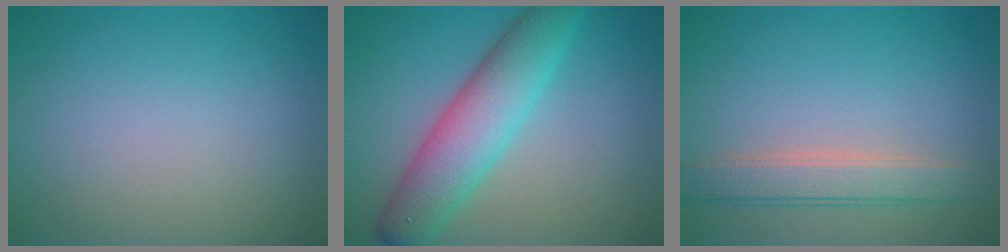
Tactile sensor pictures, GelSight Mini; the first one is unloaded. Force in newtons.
{"total": 6.5, "press": 6.5, "slide": 0.3}
{"total": 3.1, "press": 3.1, "slide": 0.3}